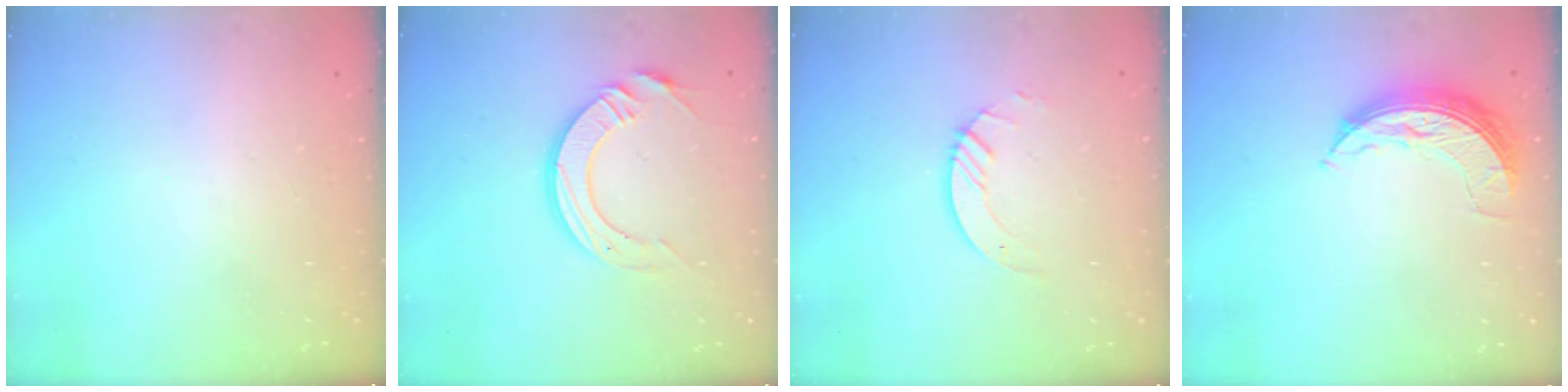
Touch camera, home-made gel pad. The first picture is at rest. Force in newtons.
{"total": 12.8, "press": 12.7, "slide": 1.2}
{"total": 3.0, "press": 3.0, "slide": 0.3}
{"total": 7.7, "press": 7.7, "slide": 0.3}